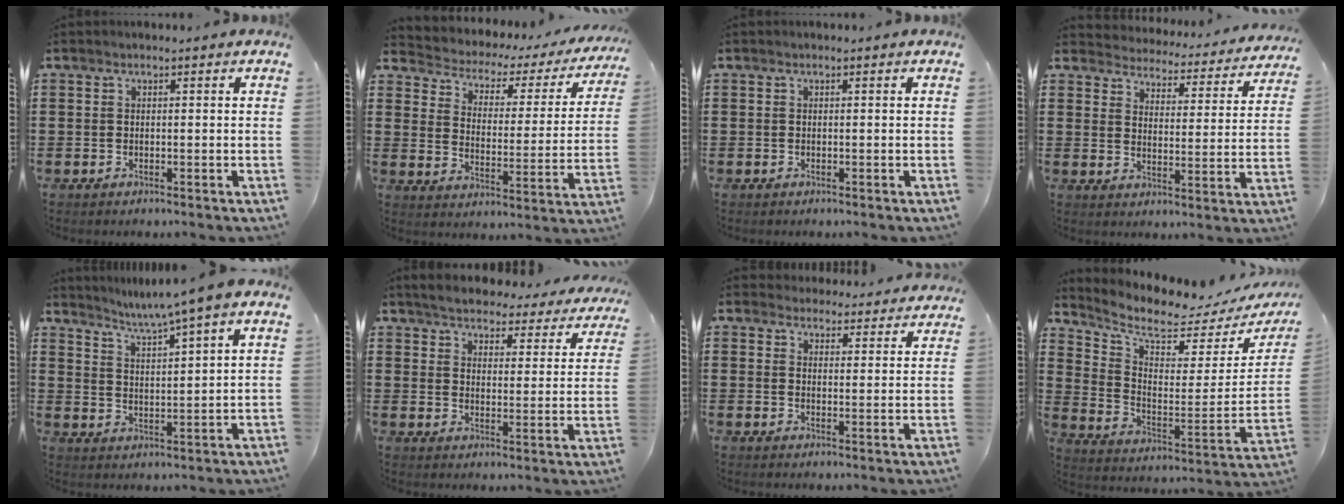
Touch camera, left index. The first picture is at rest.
{"total": 2.5, "force": [2.0, 1.3, 0.8], "torque": [-0.034, -0.022, 0.021]}
{"total": 0.0}
{"total": 3.7, "force": [3.7, 0.1, -0.2], "torque": [-0.015, -0.039, 0.058]}
{"total": 4.5, "force": [3.5, -1.3, 2.4], "torque": [-0.061, -0.024, 0.052]}
{"total": 4.4, "force": [4.3, 0.2, 0.7], "torque": [-0.040, -0.033, 0.071]}
{"total": 3.9, "force": [3.9, 0.5, 0.1], "torque": [-0.015, -0.016, 0.072]}
{"total": 5.8, "force": [5.2, 0.9, 2.3], "torque": [-0.076, -0.057, 0.086]}